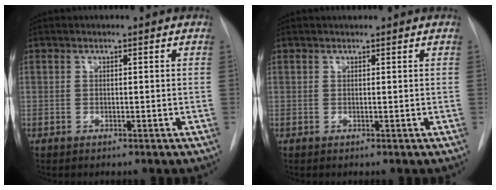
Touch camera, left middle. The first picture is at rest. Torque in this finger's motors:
{"motor_torque": [0.15, -0.11, -0.11, 0.00]}